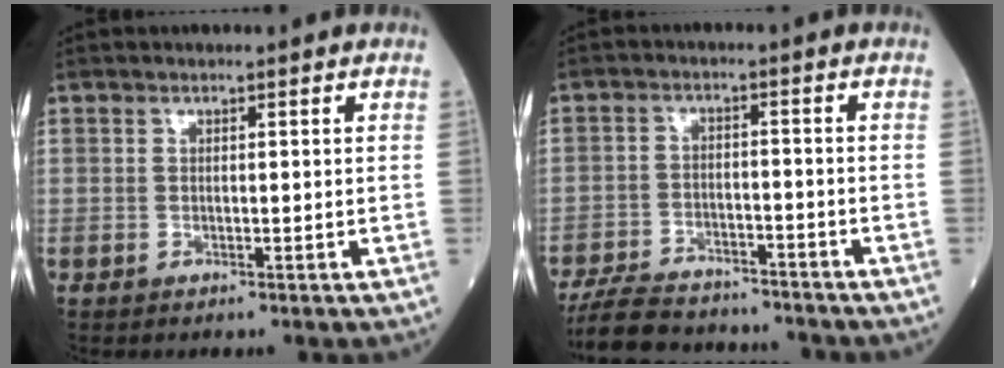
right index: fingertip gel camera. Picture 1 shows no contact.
{"total": 13.4, "force": [-12.2, 3.2, 4.3], "torque": [-0.078, 0.005, -0.185]}